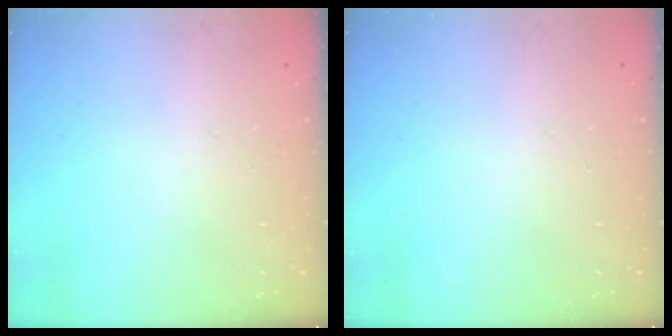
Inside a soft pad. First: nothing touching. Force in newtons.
{"total": 0.0}